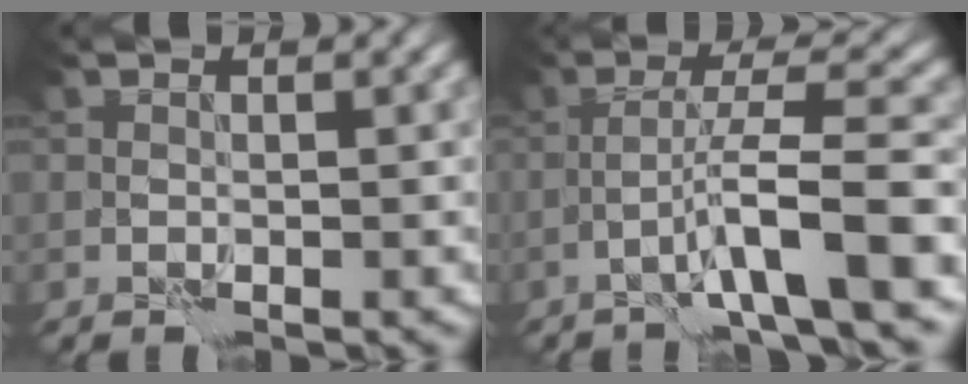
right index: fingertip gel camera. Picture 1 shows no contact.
{"total": 6.2, "force": [-2.4, 0.2, 5.7], "torque": [-0.097, 0.019, -0.042]}